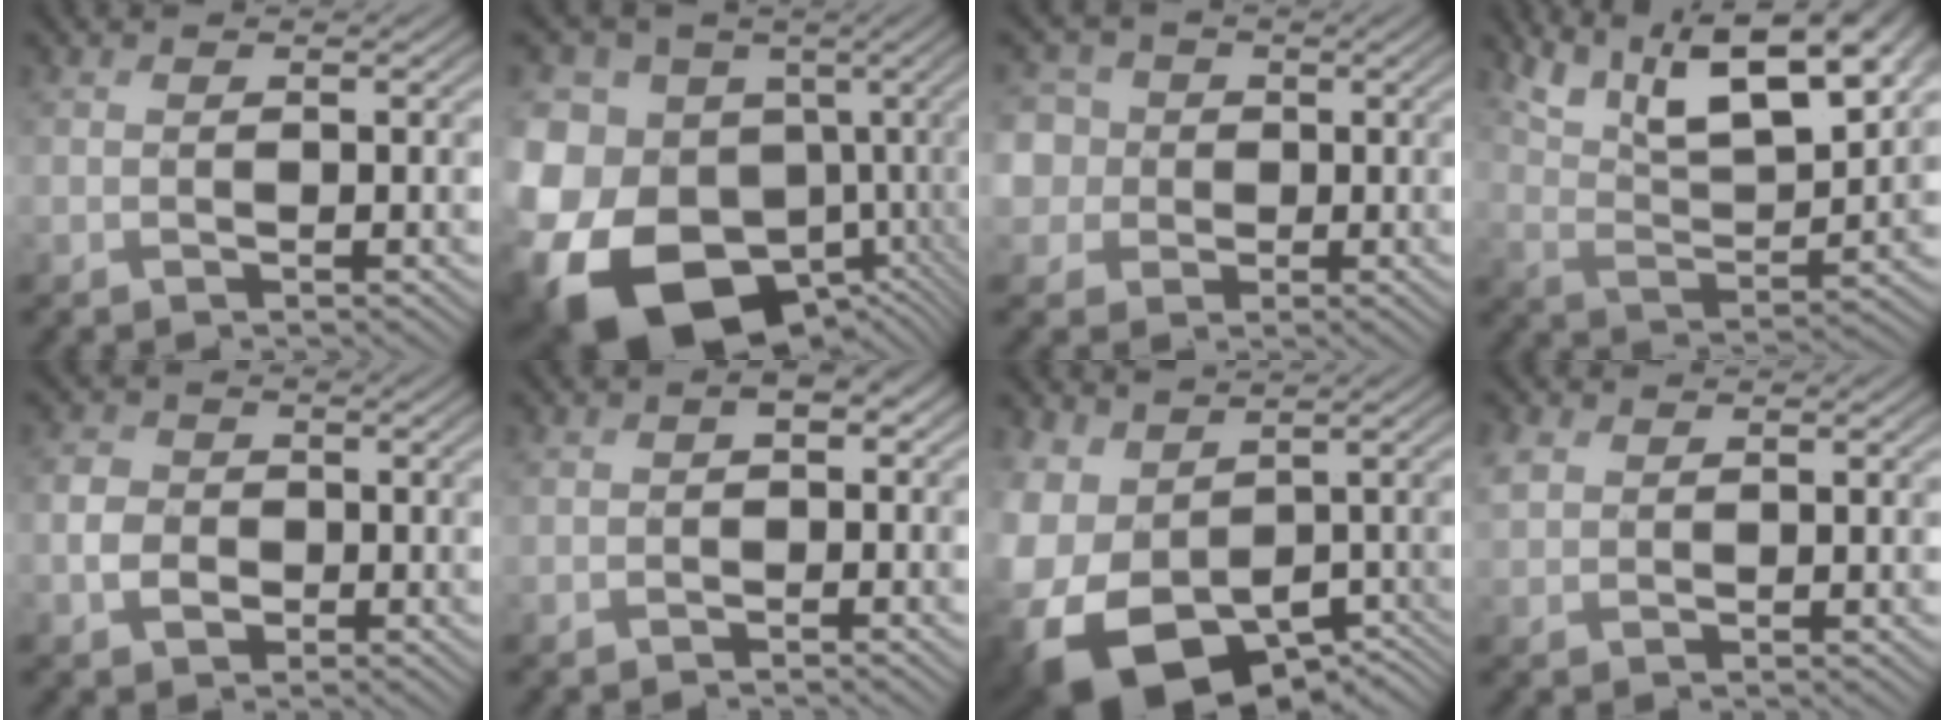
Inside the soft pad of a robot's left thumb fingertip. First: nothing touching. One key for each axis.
{"total": 20.9, "fx": -7.2, "fy": 16.1, "fz": 11.2, "tx": -0.271, "ty": -0.028, "tz": -0.115}
{"total": 9.3, "fx": 1.8, "fy": 8.4, "fz": 3.5, "tx": -0.126, "ty": 0.028, "tz": 0.016}
{"total": 13.8, "fx": 9.4, "fy": 4.2, "fz": 9.1, "tx": -0.180, "ty": 0.001, "tz": 0.154}
{"total": 3.5, "fx": -0.9, "fy": 3.0, "fz": 1.6, "tx": -0.035, "ty": 0.000, "tz": -0.022}
{"total": 1.8, "fx": -0.2, "fy": 1.2, "fz": 1.3, "tx": -0.022, "ty": 0.004, "tz": -0.009}
{"total": 15.3, "fx": -3.7, "fy": 11.0, "fz": 9.9, "tx": -0.260, "ty": -0.051, "tz": -0.020}
{"total": 2.4, "fx": 1.3, "fy": 1.6, "fz": 1.2, "tx": -0.036, "ty": 0.008, "tz": 0.027}